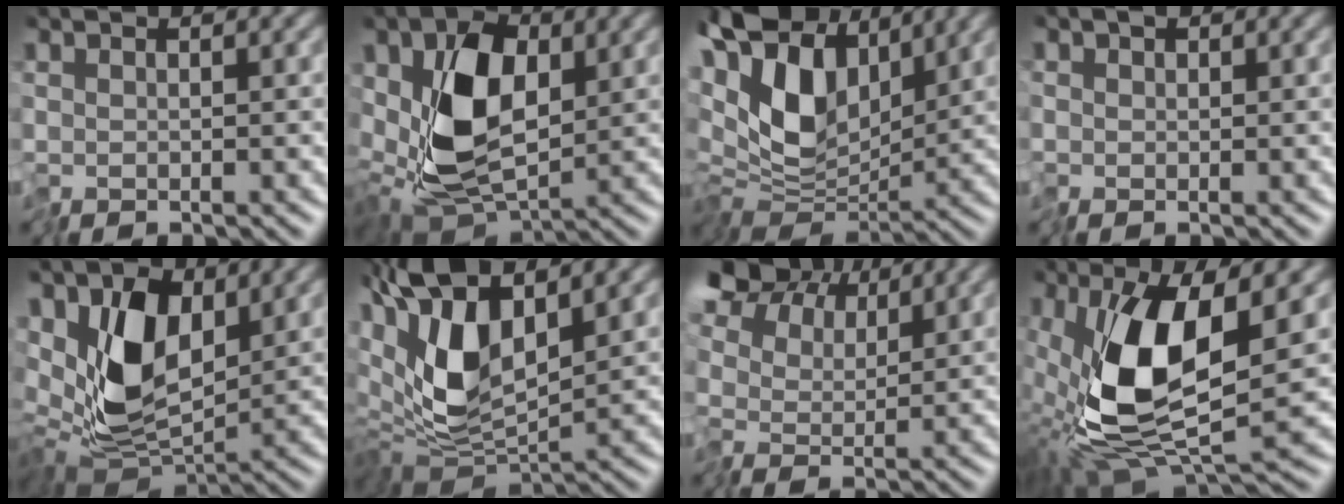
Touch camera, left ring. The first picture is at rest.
{"total": 8.1, "force": [0.4, 4.4, 6.8], "torque": [-0.133, -0.008, 0.002]}
{"total": 10.5, "force": [2.7, 5.3, 8.6], "torque": [-0.168, 0.010, 0.036]}
{"total": 1.0, "force": [0.1, 0.8, 0.5], "torque": [-0.007, 0.003, -0.005]}
{"total": 6.9, "force": [0.7, 3.5, 5.9], "torque": [-0.127, -0.010, 0.009]}
{"total": 10.5, "force": [2.2, 4.9, 9.0], "torque": [-0.192, -0.003, 0.035]}
{"total": 9.0, "force": [4.5, 6.2, 4.8], "torque": [-0.112, 0.035, 0.059]}
{"total": 8.9, "force": [1.3, 3.5, 8.1], "torque": [-0.173, -0.016, 0.028]}